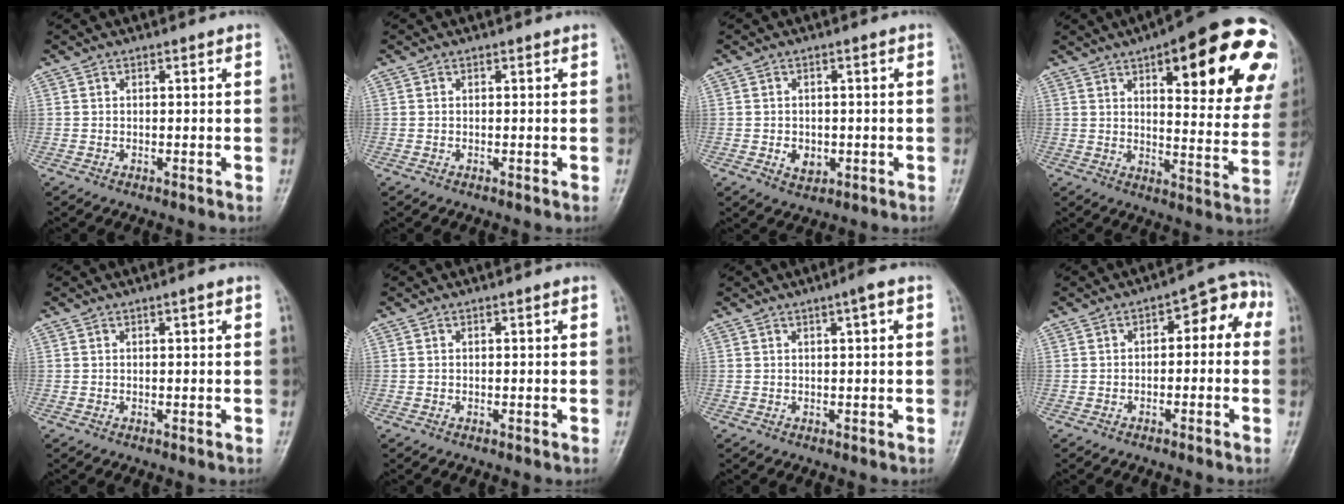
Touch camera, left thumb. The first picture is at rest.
{"total": 0.0}
{"total": 3.8, "force": [-1.0, 2.8, 2.4], "torque": [-0.027, 0.008, -0.008]}
{"total": 28.3, "force": [12.5, 9.4, 23.6], "torque": [-0.246, -0.012, 0.164]}
{"total": 1.2, "force": [0.4, 0.1, 1.1], "torque": [-0.021, 0.002, 0.004]}
{"total": 0.0}
{"total": 2.4, "force": [0.9, 0.1, 2.2], "torque": [-0.037, 0.004, 0.012]}
{"total": 6.9, "force": [-0.2, 3.8, 5.8], "torque": [-0.046, 0.044, -0.012]}